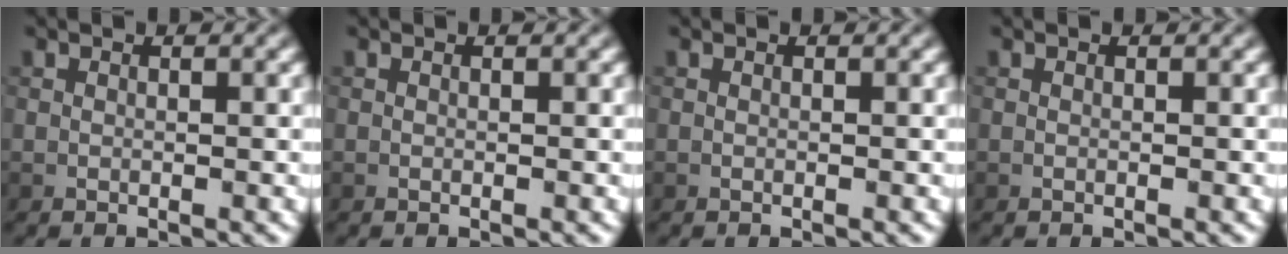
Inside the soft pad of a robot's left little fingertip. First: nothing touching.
{"total": 0.0}
{"total": 0.0}
{"total": 0.0}